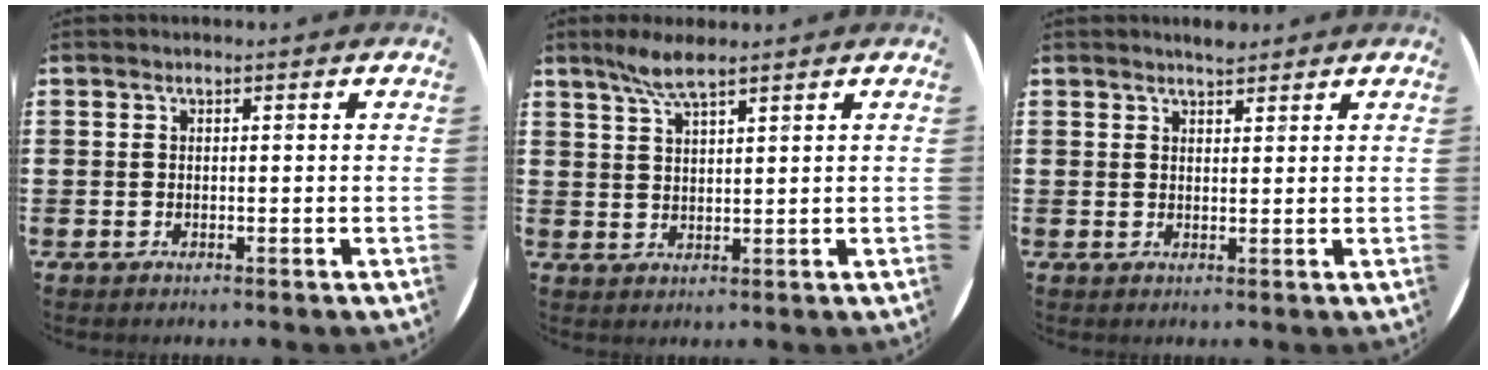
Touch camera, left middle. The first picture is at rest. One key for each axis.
{"total": 4.4, "fx": 3.4, "fy": 0.5, "fz": 2.7, "tx": -0.059, "ty": 0.002, "tz": 0.061}
{"total": 1.8, "fx": 1.8, "fy": 0.2, "fz": 0.1, "tx": -0.004, "ty": 0.004, "tz": 0.034}